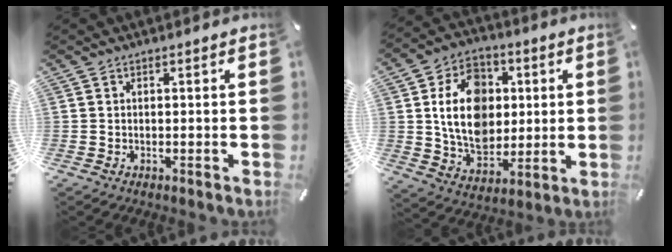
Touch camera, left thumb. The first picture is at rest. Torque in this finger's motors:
{"motor_torque": [2.53, 2.48, 1.99, -0.59, 0.63]}